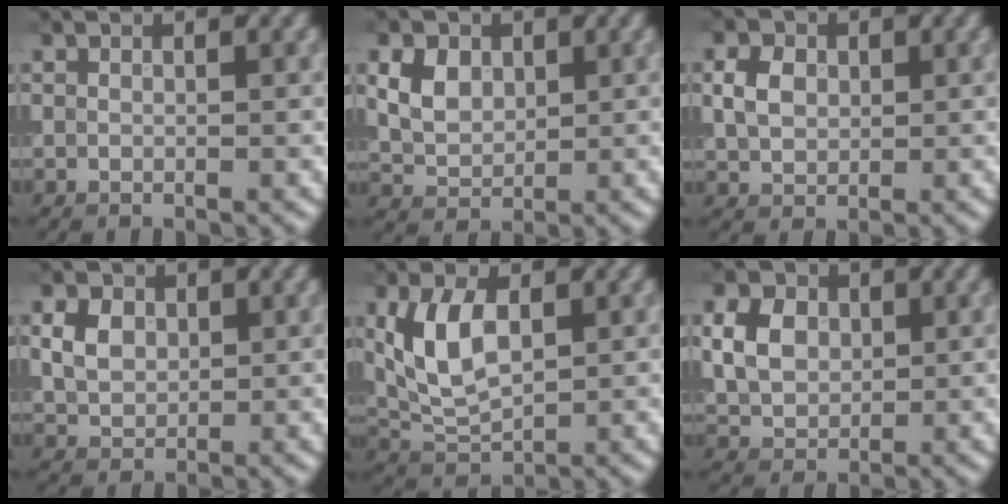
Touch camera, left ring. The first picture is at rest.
{"total": 4.7, "force": [1.7, 3.3, 2.9], "torque": [-0.069, 0.016, 0.035]}
{"total": 2.8, "force": [0.4, 2.1, 1.7], "torque": [-0.042, 0.008, 0.013]}
{"total": 3.1, "force": [0.8, 2.3, 1.9], "torque": [-0.045, 0.006, 0.017]}
{"total": 5.5, "force": [1.0, 3.1, 4.5], "torque": [-0.100, 0.009, 0.029]}
{"total": 4.3, "force": [0.9, 3.2, 2.7], "torque": [-0.066, 0.011, 0.021]}